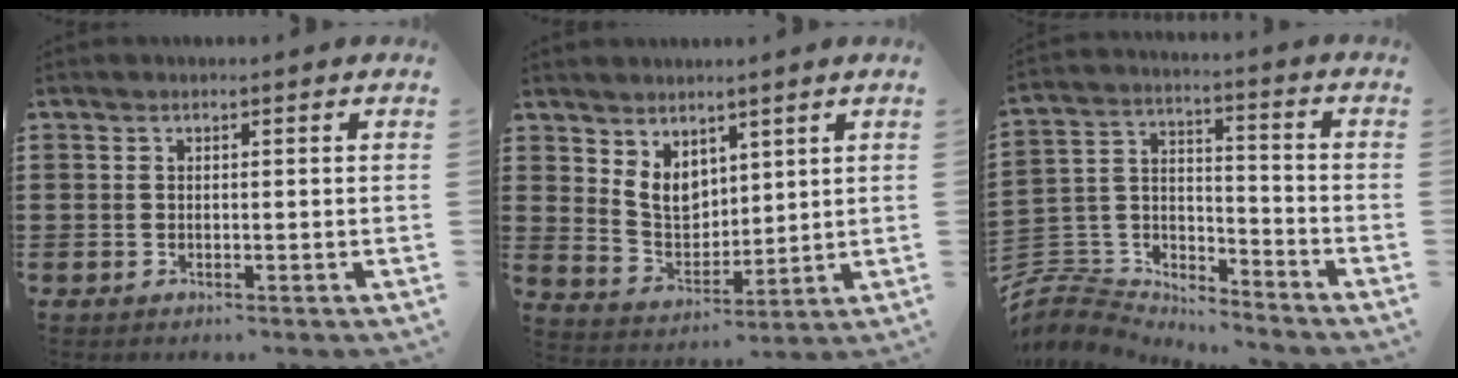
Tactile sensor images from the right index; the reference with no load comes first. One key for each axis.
{"total": 5.8, "fx": 3.5, "fy": 3.8, "fz": 2.6, "tx": -0.065, "ty": -0.002, "tz": 0.068}
{"total": 6.3, "fx": -5.7, "fy": 2.7, "fz": 0.7, "tx": -0.039, "ty": 0.000, "tz": -0.118}